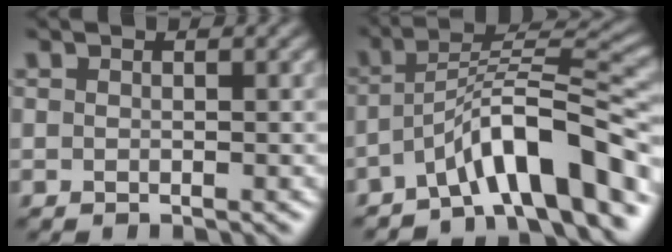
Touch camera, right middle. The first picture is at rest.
{"total": 9.1, "force": [-5.6, 2.0, 6.8], "torque": [-0.096, 0.020, -0.098]}